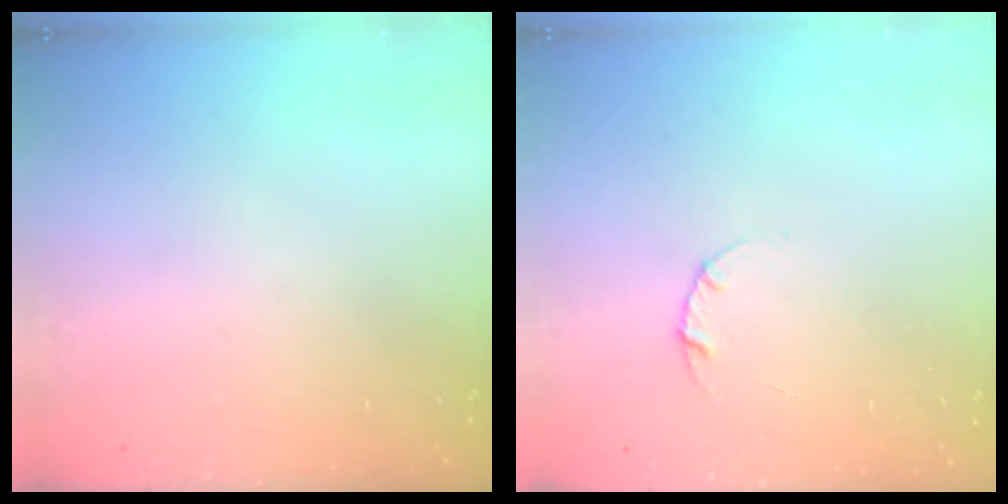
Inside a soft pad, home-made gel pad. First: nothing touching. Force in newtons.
{"total": 3.0, "press": 3.0, "slide": 0.4}